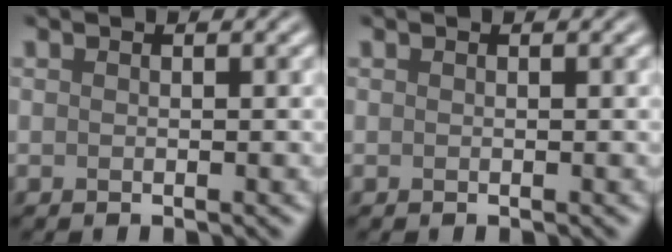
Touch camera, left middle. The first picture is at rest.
{"total": 0.0}